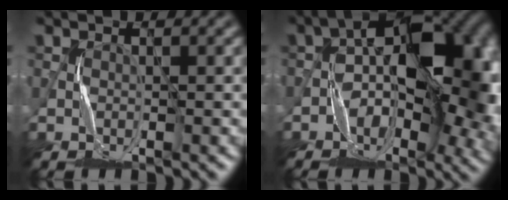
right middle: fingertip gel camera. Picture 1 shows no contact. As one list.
[{"total": 14.1, "force": [-1.4, 7.3, 12.0], "torque": [-0.152, 0.025, -0.039]}]